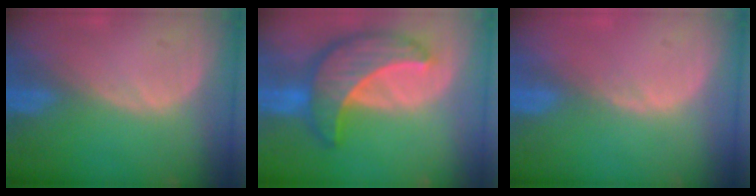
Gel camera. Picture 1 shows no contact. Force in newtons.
{"total": 10.0, "press": 10.0, "slide": 0.6}
{"total": 0.5, "press": 0.5, "slide": 0.1}